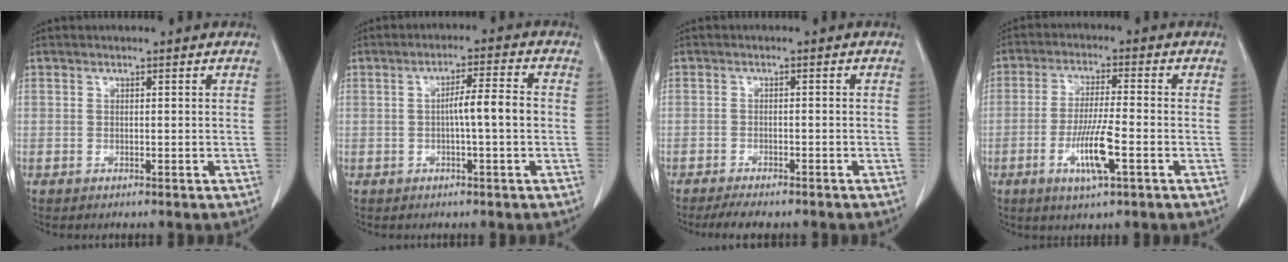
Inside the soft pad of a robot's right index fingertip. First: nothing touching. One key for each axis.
{"total": 5.0, "fx": -0.5, "fy": -0.2, "fz": 5.0, "tx": -0.082, "ty": 0.010, "tz": -0.007}
{"total": 5.6, "fx": -4.8, "fy": 0.9, "fz": 2.7, "tx": -0.036, "ty": -0.008, "tz": -0.068}
{"total": 7.8, "fx": -2.9, "fy": 0.4, "fz": 7.2, "tx": -0.140, "ty": -0.011, "tz": -0.053}